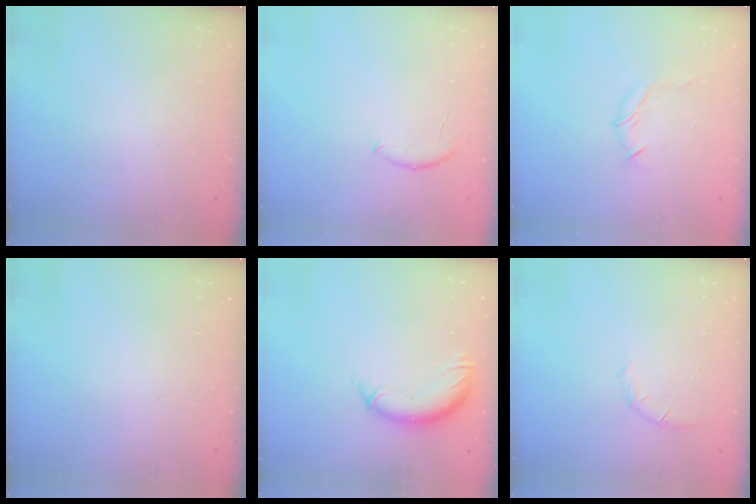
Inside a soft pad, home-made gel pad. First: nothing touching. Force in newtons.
{"total": 6.5, "press": 6.4, "slide": 0.8}
{"total": 6.7, "press": 6.6, "slide": 1.2}
{"total": 0.0}
{"total": 10.3, "press": 10.2, "slide": 1.4}
{"total": 6.3, "press": 6.1, "slide": 1.5}